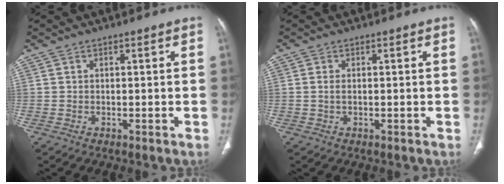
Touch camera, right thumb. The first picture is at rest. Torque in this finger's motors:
{"motor_torque": [-0.06, -0.01, 0.29, 0.21, -0.08]}